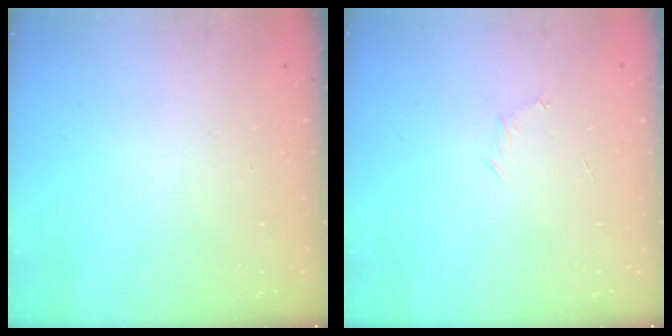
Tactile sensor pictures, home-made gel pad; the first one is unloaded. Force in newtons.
{"total": 3.7, "press": 3.6, "slide": 1.1}